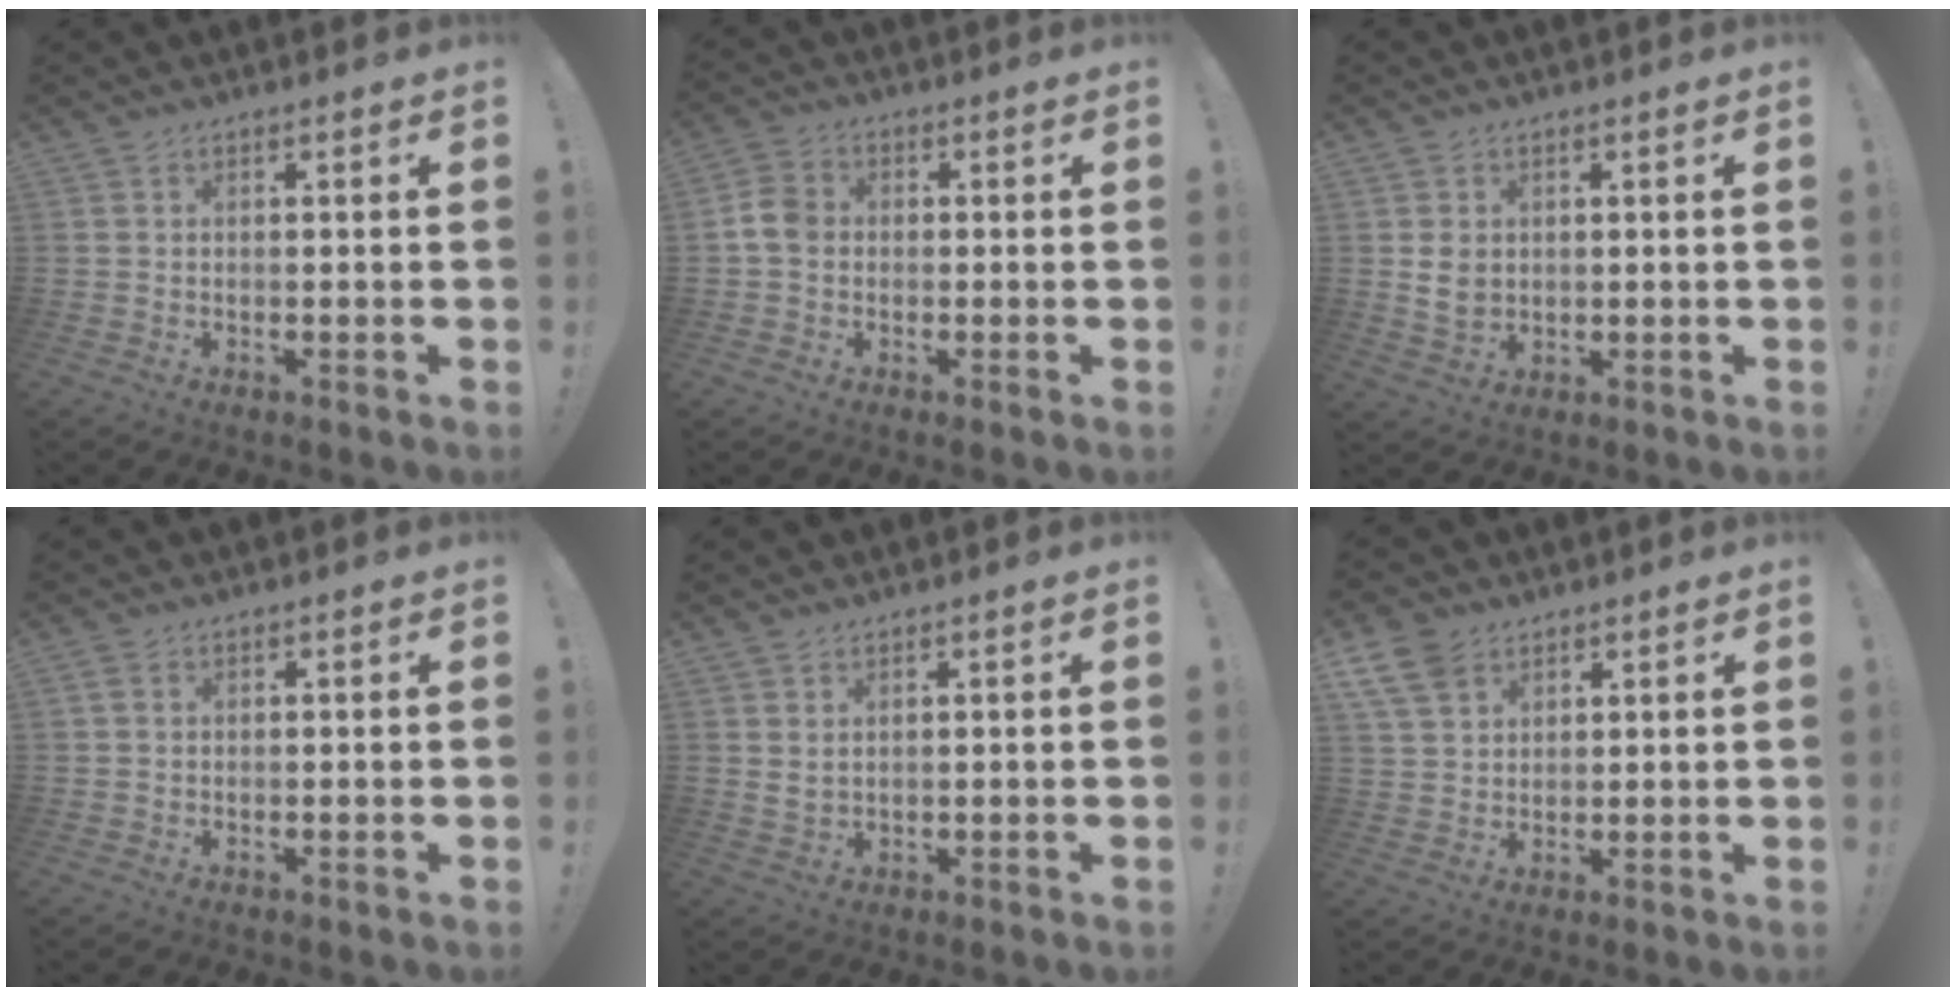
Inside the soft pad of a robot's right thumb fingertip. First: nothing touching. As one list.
[{"total": 6.1, "force": [-0.6, 4.8, 3.7], "torque": [-0.071, 0.020, -0.005]}, {"total": 5.4, "force": [1.3, 4.4, 2.8], "torque": [-0.041, -0.002, 0.025]}, {"total": 1.3, "force": [0.4, 1.0, 0.7], "torque": [-0.015, 0.004, 0.008]}, {"total": 2.5, "force": [1.5, 1.2, 1.5], "torque": [-0.022, -0.008, 0.027]}, {"total": 9.3, "force": [5.6, 6.4, 3.8], "torque": [-0.081, -0.025, 0.112]}]